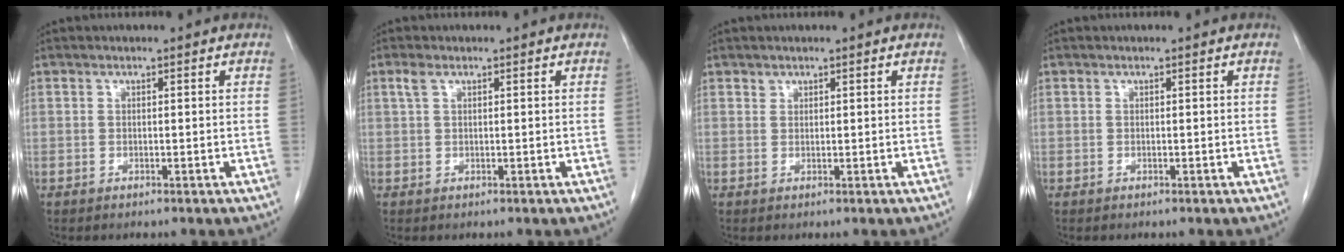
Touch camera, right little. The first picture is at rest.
{"total": 1.3, "force": [0.7, 0.6, 1.0], "torque": [-0.028, 0.013, 0.016]}
{"total": 0.6, "force": [0.5, 0.3, 0.0], "torque": [0.004, -0.004, 0.006]}
{"total": 0.0}